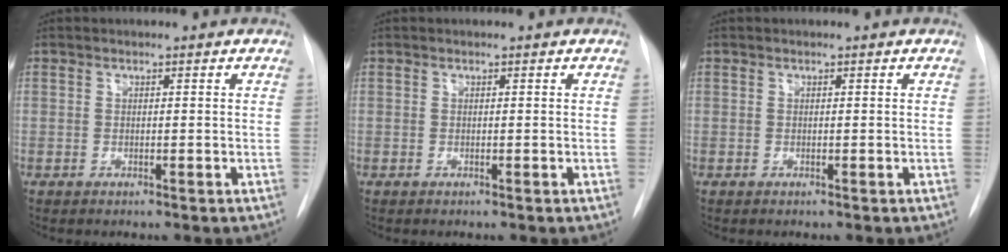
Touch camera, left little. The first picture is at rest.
{"total": 0.0}
{"total": 0.0}